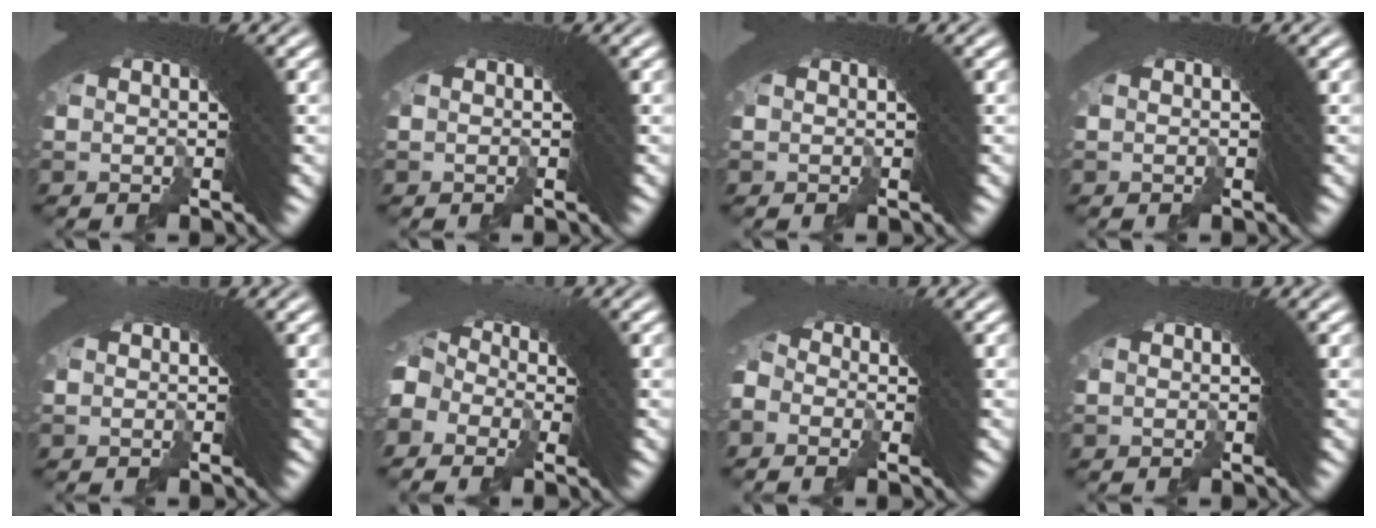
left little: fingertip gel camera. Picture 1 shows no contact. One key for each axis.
{"total": 0.0}
{"total": 0.0}
{"total": 0.0}
{"total": 0.5, "fx": -0.2, "fy": 0.0, "fz": -0.5, "tx": 0.011, "ty": 0.007, "tz": -0.005}
{"total": 2.6, "fx": -1.0, "fy": 2.1, "fz": 1.1, "tx": -0.024, "ty": -0.001, "tz": -0.016}
{"total": 1.5, "fx": -1.1, "fy": 1.0, "fz": 0.0, "tx": 0.012, "ty": 0.017, "tz": -0.031}
{"total": 0.0}